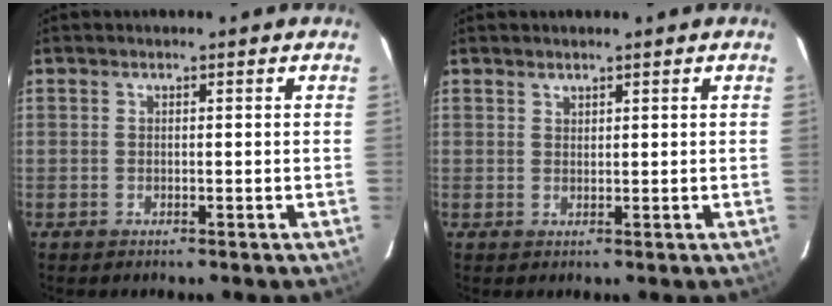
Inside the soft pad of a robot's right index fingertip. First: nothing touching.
{"total": 0.9, "force": [0.9, 0.4, 0.2], "torque": [-0.003, 0.002, 0.017]}